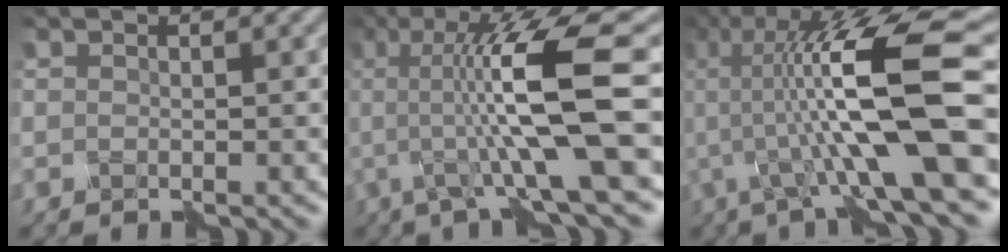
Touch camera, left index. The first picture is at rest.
{"total": 10.9, "force": [-0.3, 1.7, 10.8], "torque": [-0.166, 0.003, -0.009]}
{"total": 13.2, "force": [-0.9, 2.1, 13.0], "torque": [-0.225, 0.019, -0.020]}